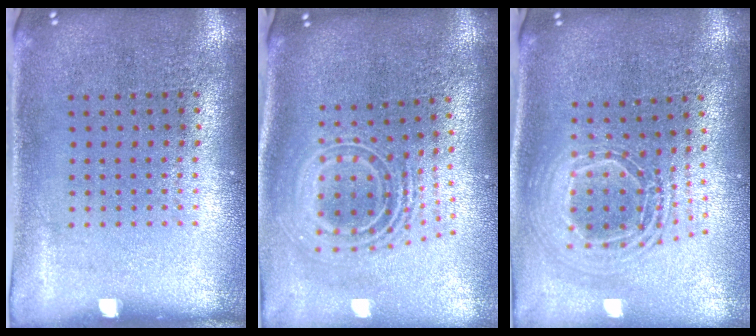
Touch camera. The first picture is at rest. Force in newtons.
{"total": 2.5, "press": 1.7, "slide": 1.8}
{"total": 2.1, "press": 1.6, "slide": 1.4}